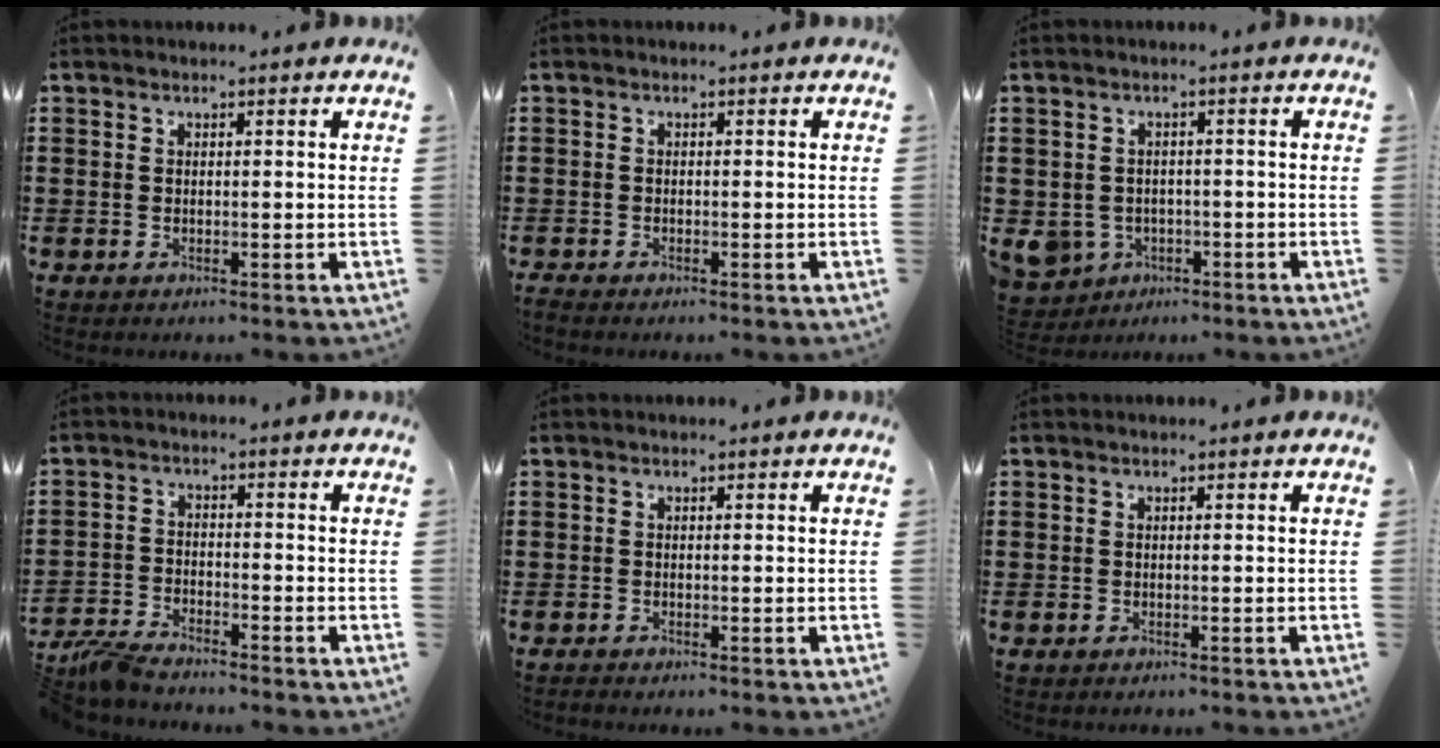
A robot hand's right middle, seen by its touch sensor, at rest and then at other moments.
{"total": 0.5, "force": [-0.5, 0.0, 0.1], "torque": [-0.003, -0.003, -0.010]}
{"total": 3.3, "force": [-1.4, 2.9, 0.9], "torque": [-0.048, -0.005, -0.036]}
{"total": 4.1, "force": [-3.9, 0.5, 1.1], "torque": [-0.042, -0.003, -0.084]}
{"total": 0.0}
{"total": 0.0}